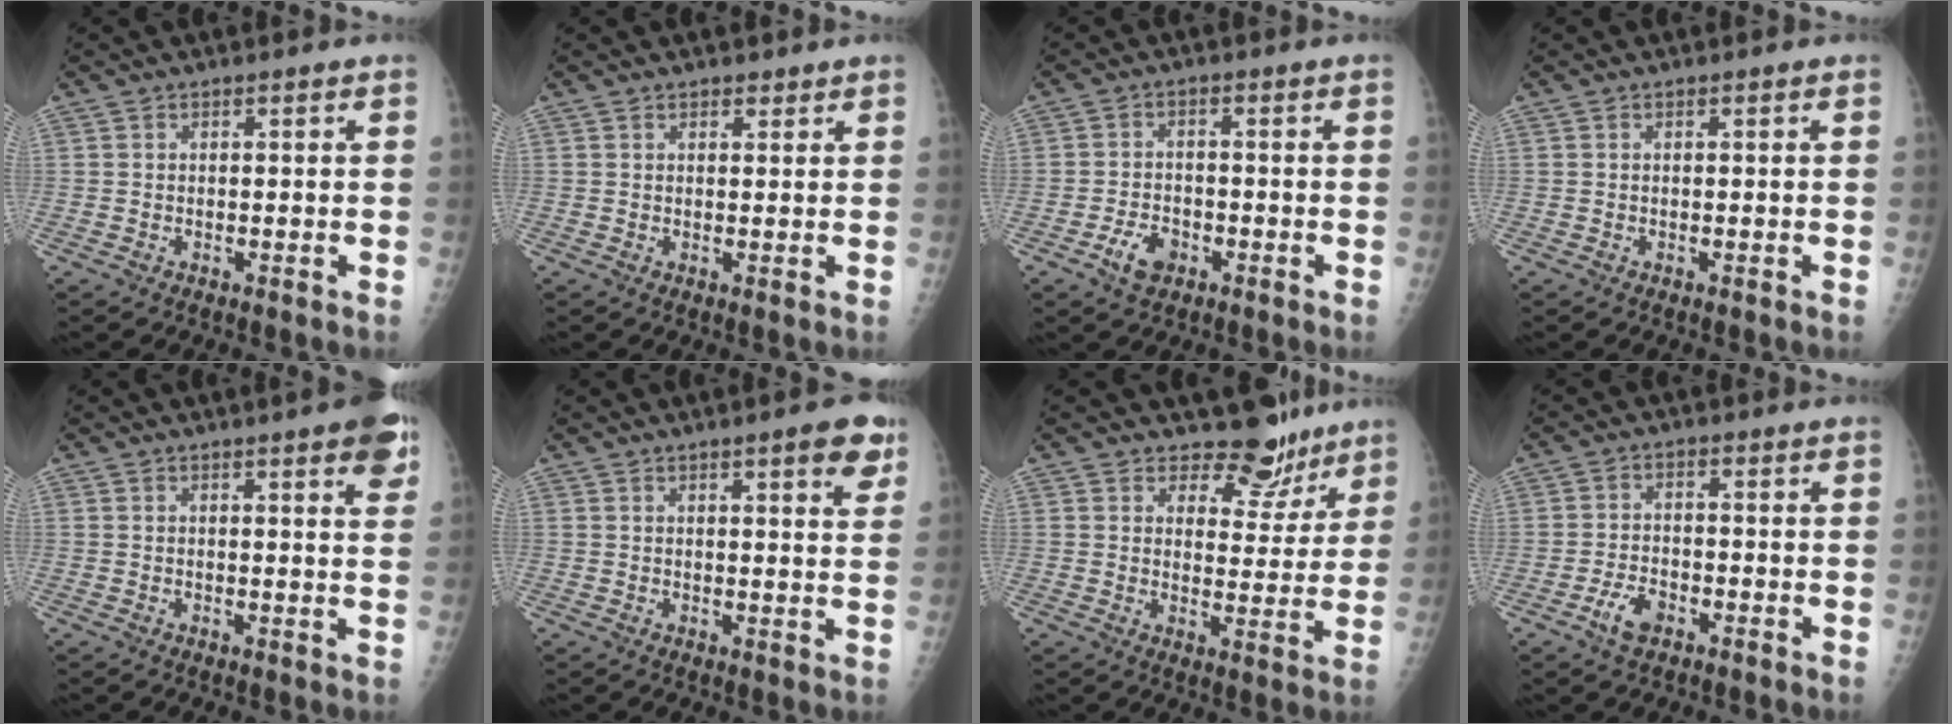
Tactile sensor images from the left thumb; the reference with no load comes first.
{"total": 1.5, "force": [1.2, 0.8, 0.4], "torque": [0.004, -0.007, 0.015]}
{"total": 4.8, "force": [-2.4, 3.2, 2.7], "torque": [-0.039, 0.013, -0.040]}
{"total": 0.0}
{"total": 6.9, "force": [3.7, 1.5, 5.7], "torque": [-0.057, -0.009, 0.041]}
{"total": 6.8, "force": [4.0, 1.5, 5.3], "torque": [-0.056, -0.017, 0.048]}
{"total": 8.5, "force": [7.1, 4.4, 1.5], "torque": [0.014, -0.056, 0.098]}
{"total": 4.3, "force": [-2.3, 2.5, 2.7], "torque": [-0.047, 0.013, -0.042]}